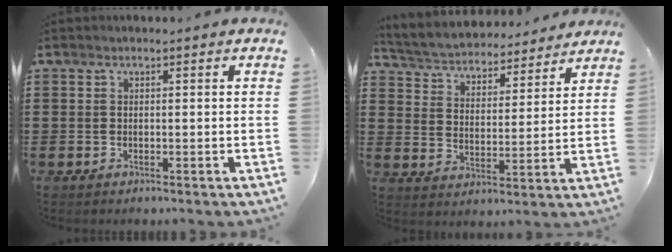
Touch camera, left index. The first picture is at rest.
{"total": 4.2, "force": [4.2, 0.5, 0.1], "torque": [-0.028, -0.033, 0.067]}